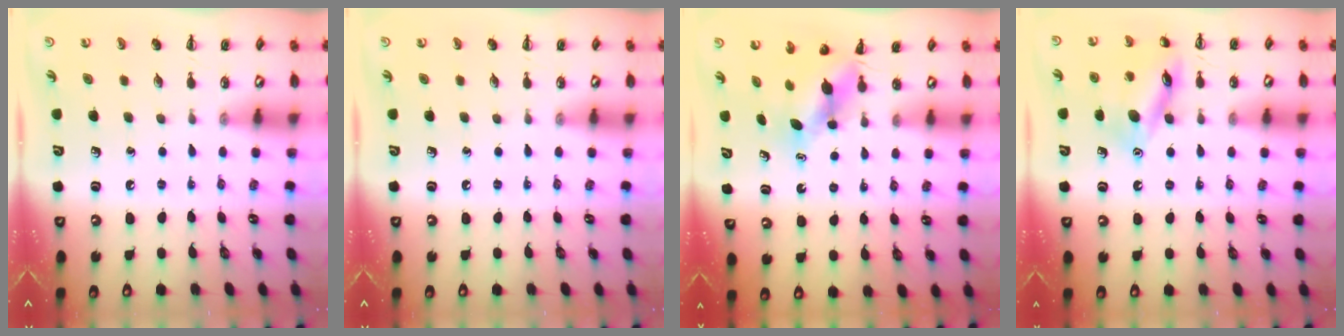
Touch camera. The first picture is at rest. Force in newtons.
{"total": 0.0}
{"total": 5.2, "press": 5.1, "slide": 0.7}
{"total": 14.1, "press": 14.0, "slide": 1.1}